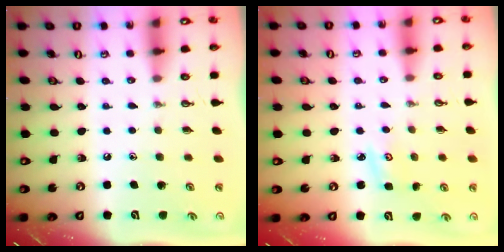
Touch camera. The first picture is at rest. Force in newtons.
{"total": 3.2, "press": 3.2, "slide": 0.4}